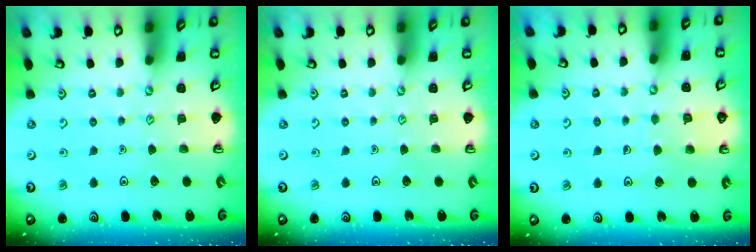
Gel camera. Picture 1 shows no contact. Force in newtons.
{"total": 0.0}
{"total": 6.1, "press": 6.1, "slide": 0.4}